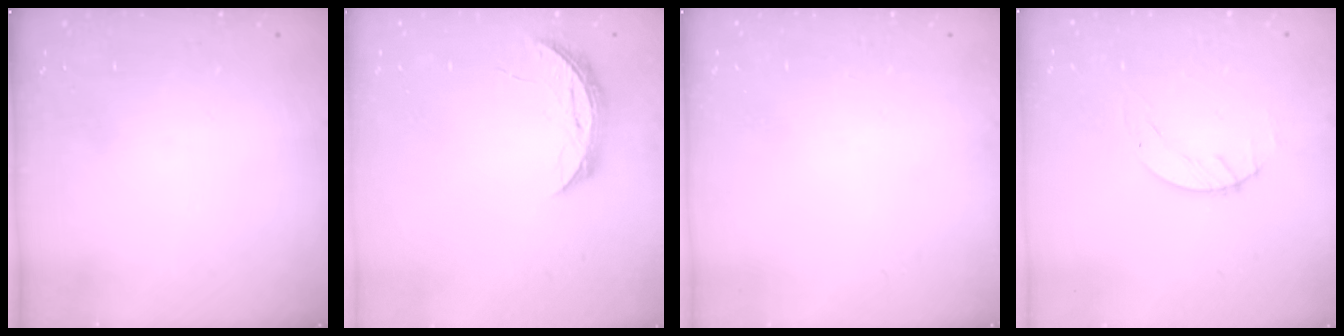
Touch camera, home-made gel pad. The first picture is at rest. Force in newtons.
{"total": 5.6, "press": 5.6, "slide": 0.6}
{"total": 0.0}
{"total": 0.6, "press": 0.6, "slide": 0.2}